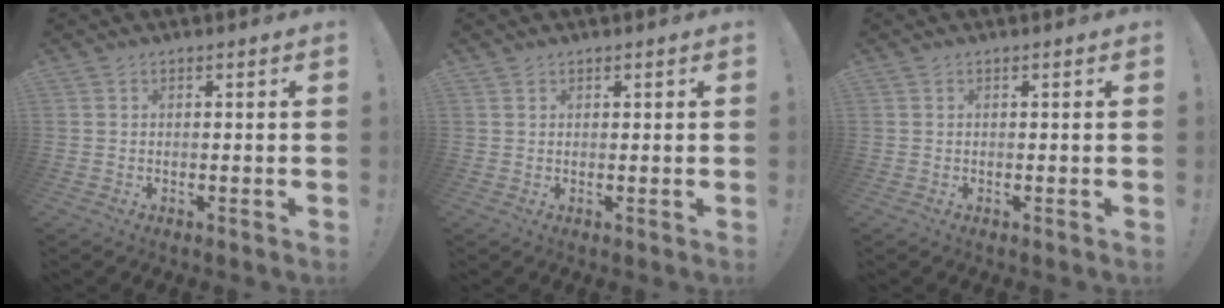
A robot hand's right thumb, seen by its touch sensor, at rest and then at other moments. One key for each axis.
{"total": 1.0, "fx": 0.7, "fy": 0.6, "fz": 0.0, "tx": 0.007, "ty": -0.003, "tz": 0.013}
{"total": 0.0}